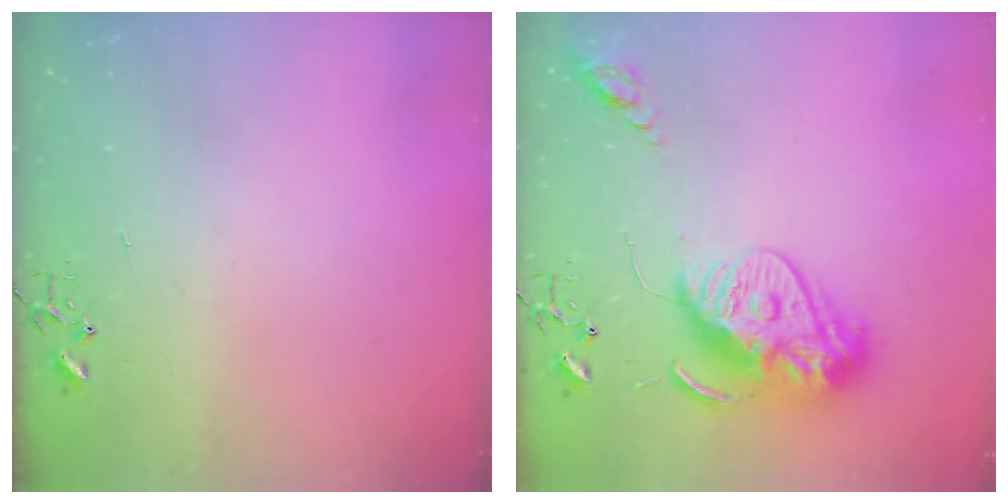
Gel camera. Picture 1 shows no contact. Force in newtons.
{"total": 16.1, "press": 16.0, "slide": 1.6}